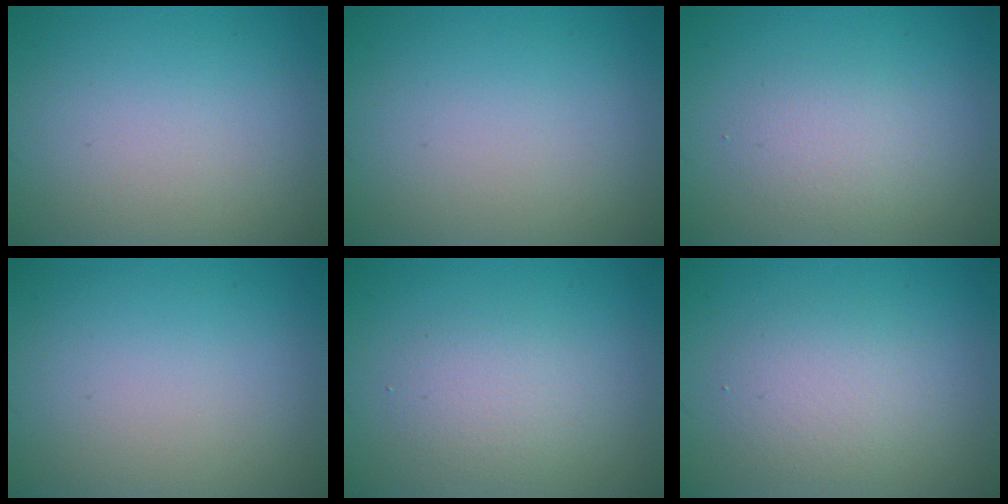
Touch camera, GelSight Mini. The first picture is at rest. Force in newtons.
{"total": 0.0}
{"total": 1.8, "press": 1.8, "slide": 0.0}
{"total": 0.0}
{"total": 2.4, "press": 2.4, "slide": 0.0}
{"total": 2.9, "press": 2.9, "slide": 0.4}